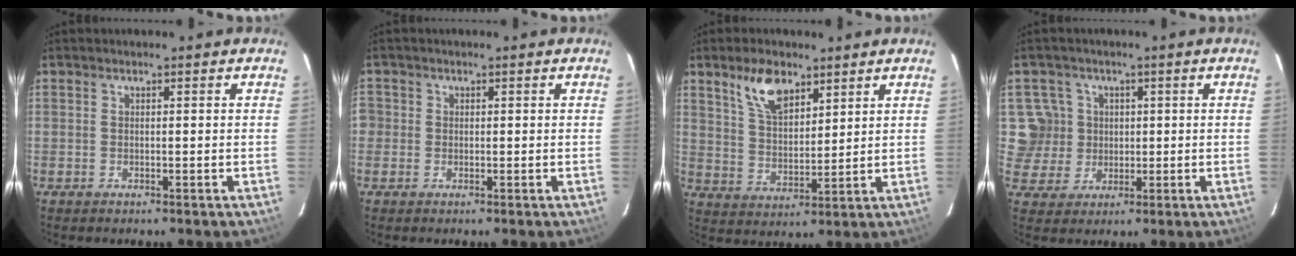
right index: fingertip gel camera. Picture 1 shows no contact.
{"total": 2.2, "force": [-0.5, 2.2, 0.3], "torque": [-0.004, 0.004, -0.012]}
{"total": 9.2, "force": [5.8, 4.5, 5.6], "torque": [-0.100, 0.014, 0.115]}
{"total": 6.5, "force": [0.9, 6.4, 0.4], "torque": [-0.014, 0.013, 0.018]}